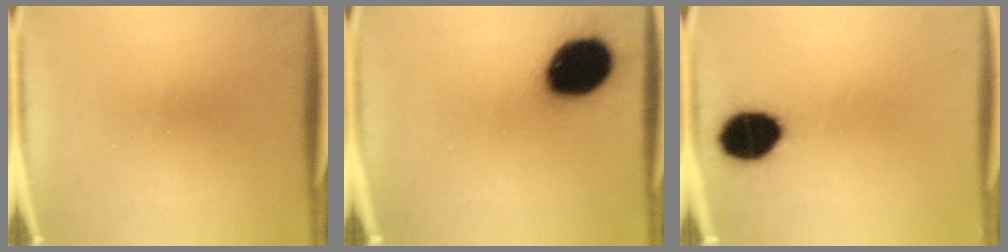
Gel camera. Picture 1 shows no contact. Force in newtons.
{"total": 19.7}
{"total": 12.9}